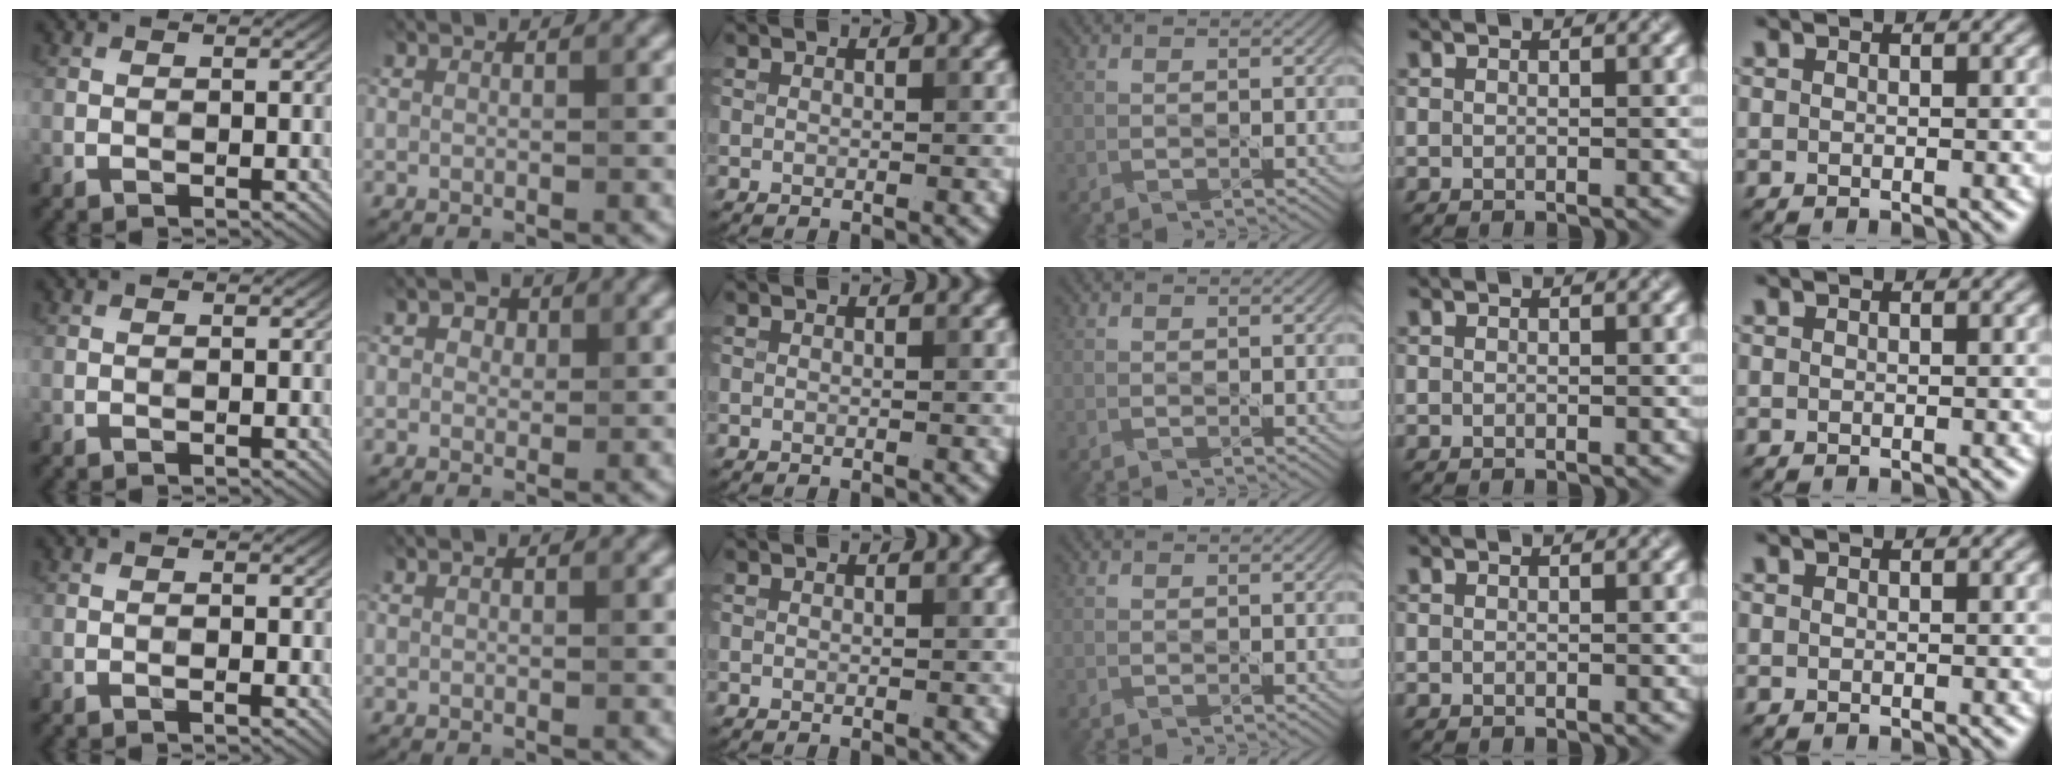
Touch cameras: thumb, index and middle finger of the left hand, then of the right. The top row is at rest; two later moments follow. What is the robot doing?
{"motion": "pour", "object": "bowl"}